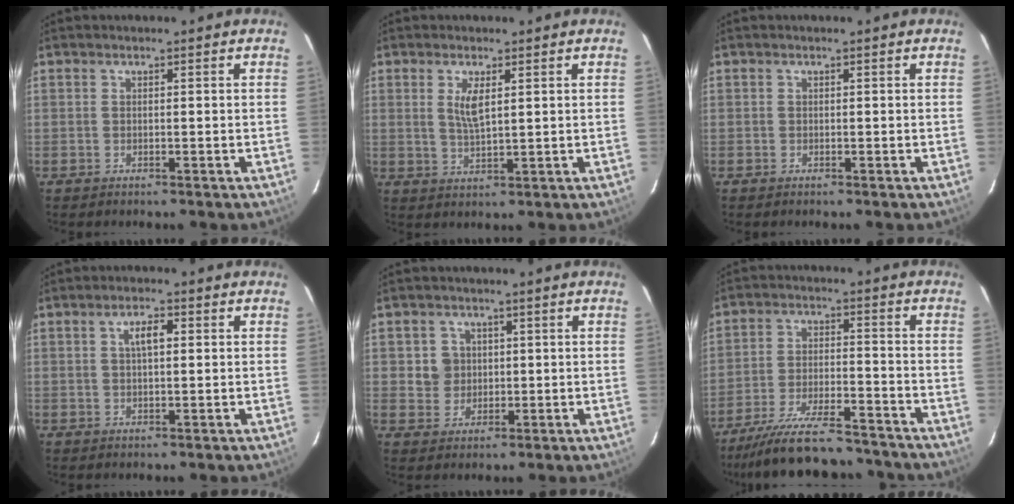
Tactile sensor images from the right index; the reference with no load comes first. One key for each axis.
{"total": 4.0, "fx": 1.4, "fy": 1.2, "fz": 3.6, "tx": -0.070, "ty": -0.003, "tz": 0.028}
{"total": 0.0}
{"total": 3.4, "fx": 0.9, "fy": 1.3, "fz": 3.0, "tx": -0.056, "ty": 0.010, "tz": 0.017}
{"total": 4.3, "fx": 0.7, "fy": 4.2, "fz": 0.6, "tx": -0.002, "ty": 0.016, "tz": 0.016}
{"total": 18.0, "fx": -16.2, "fy": 3.5, "fz": 7.1, "tx": -0.148, "ty": -0.019, "tz": -0.247}